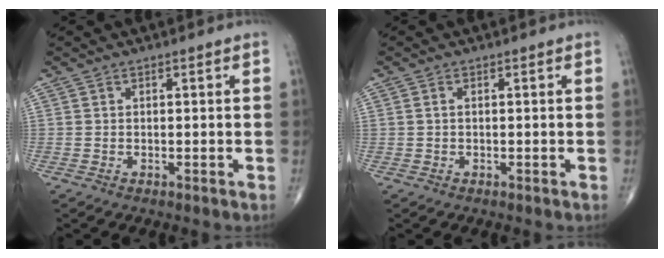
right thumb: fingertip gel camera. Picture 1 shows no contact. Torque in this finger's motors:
{"motor_torque": [0.06, -0.50, 0.04, 0.09, -0.05]}